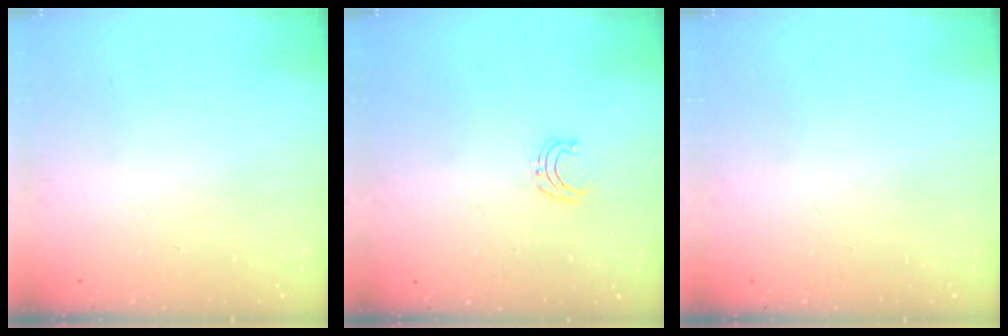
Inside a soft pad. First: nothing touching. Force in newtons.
{"total": 4.2, "press": 4.2, "slide": 0.4}
{"total": 0.0}